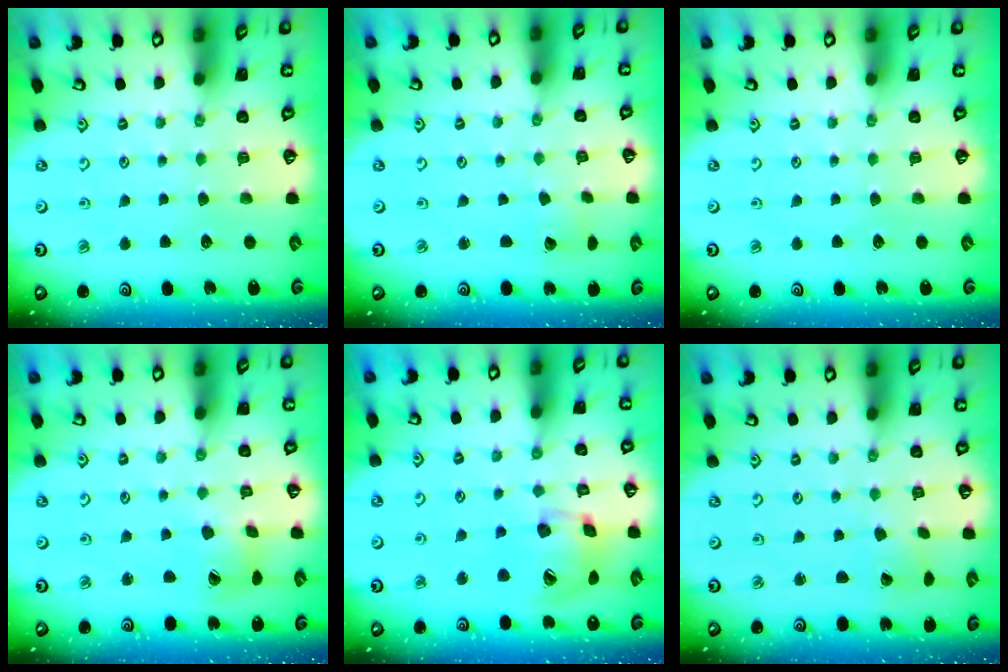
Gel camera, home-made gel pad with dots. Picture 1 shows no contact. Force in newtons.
{"total": 1.4, "press": 1.3, "slide": 0.2}
{"total": 0.0}
{"total": 6.1, "press": 6.1, "slide": 0.7}
{"total": 20.0, "press": 19.7, "slide": 2.9}
{"total": 1.6, "press": 1.5, "slide": 0.4}